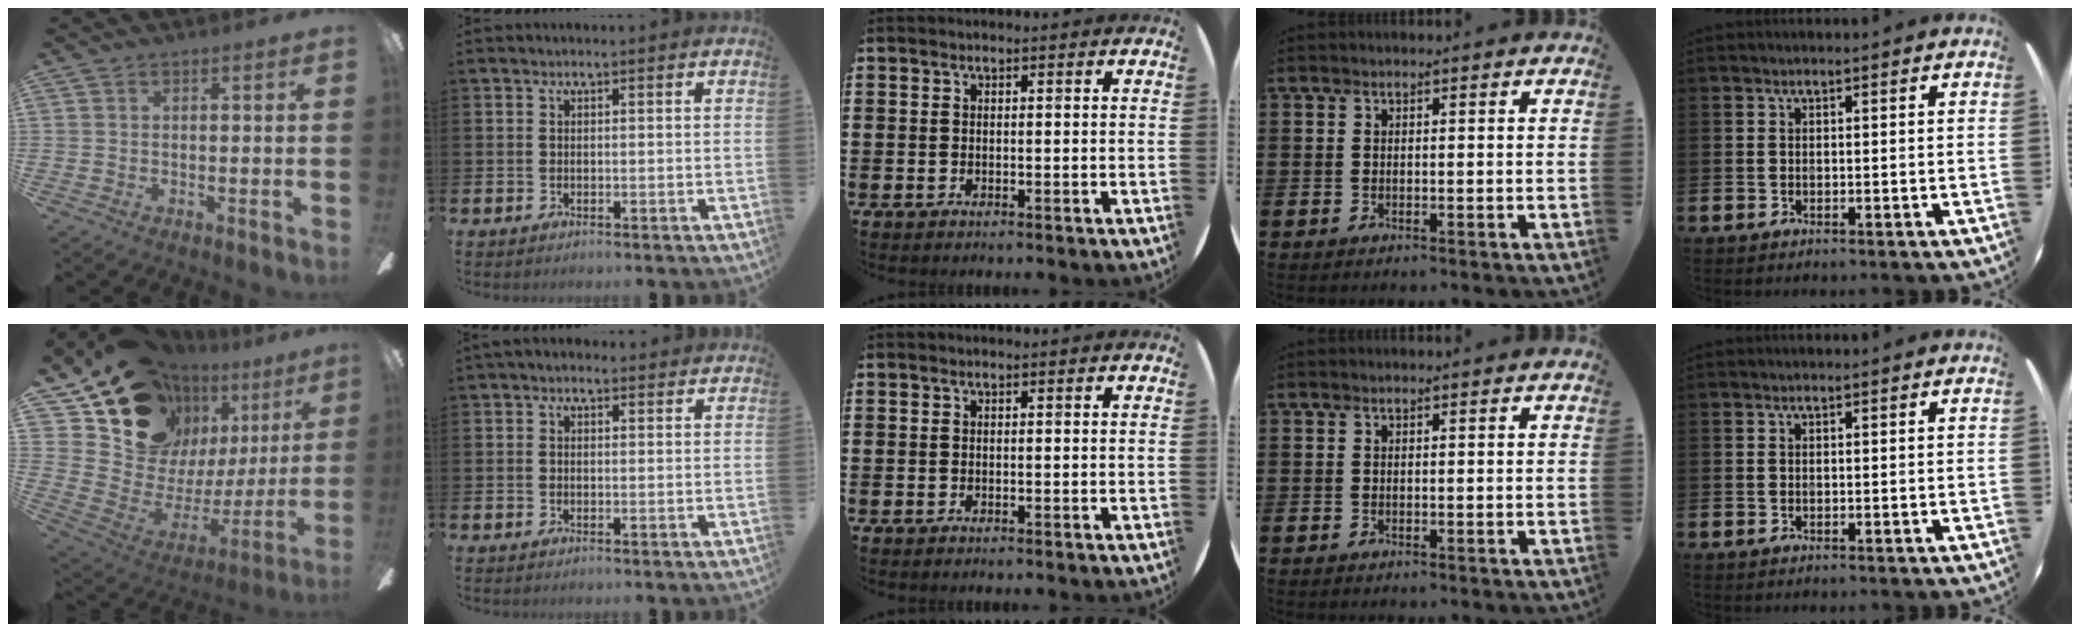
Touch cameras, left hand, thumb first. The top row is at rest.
{"thumb": {"total": 20.6, "force": [15.7, 11.5, 6.7], "torque": [-0.127, -0.109, 0.303]}, "index": {"total": 1.1, "force": [0.7, 0.6, 0.5], "torque": [-0.006, 0.006, 0.012]}}